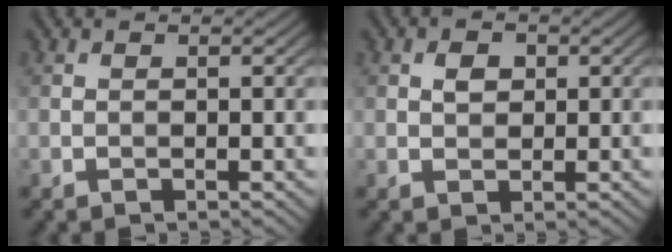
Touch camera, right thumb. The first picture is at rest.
{"total": 1.9, "force": [0.5, 1.3, 1.2], "torque": [-0.025, 0.003, 0.007]}